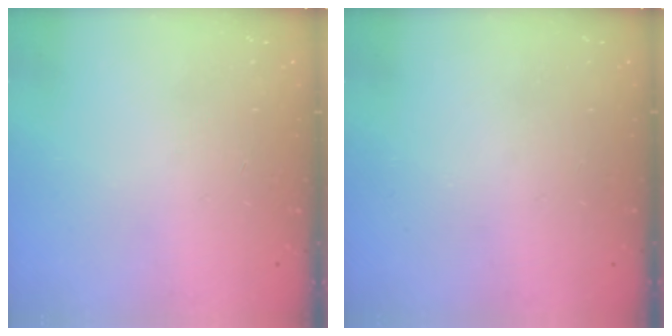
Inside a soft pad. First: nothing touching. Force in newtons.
{"total": 0.0}